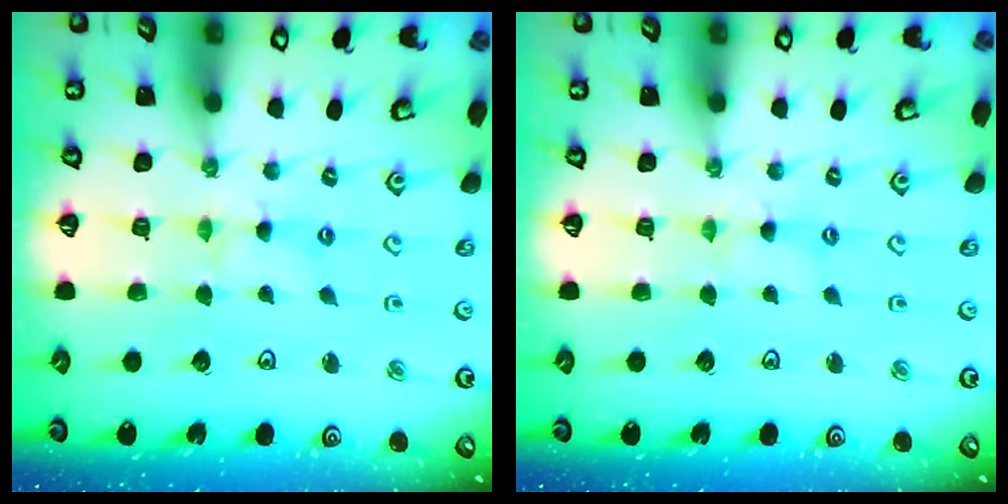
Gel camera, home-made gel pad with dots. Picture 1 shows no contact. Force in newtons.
{"total": 0.0}